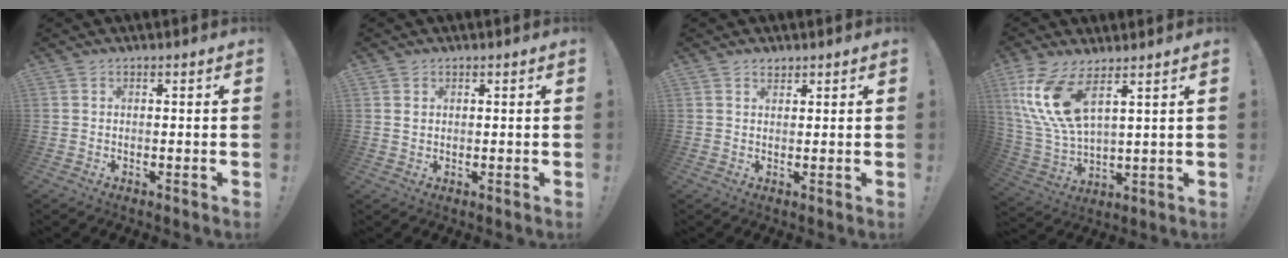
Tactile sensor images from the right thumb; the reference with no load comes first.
{"total": 1.1, "force": [0.5, 0.9, 0.2], "torque": [-0.003, 0.001, 0.011]}
{"total": 1.6, "force": [1.4, 0.8, 0.2], "torque": [0.007, -0.010, 0.024]}
{"total": 14.3, "force": [7.4, 5.3, 11.0], "torque": [-0.225, -0.039, 0.134]}